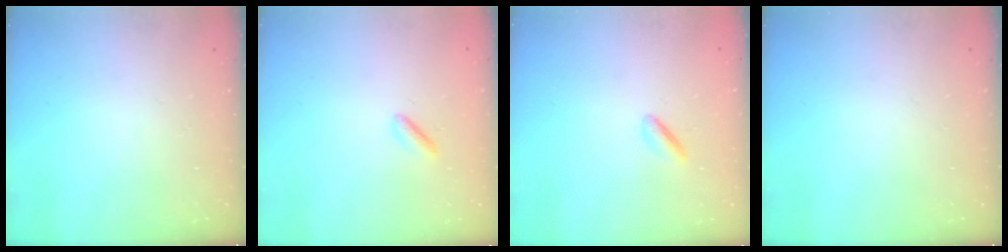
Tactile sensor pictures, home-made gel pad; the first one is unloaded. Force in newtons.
{"total": 1.5, "press": 1.3, "slide": 0.7}
{"total": 1.6, "press": 1.3, "slide": 0.8}
{"total": 0.0}